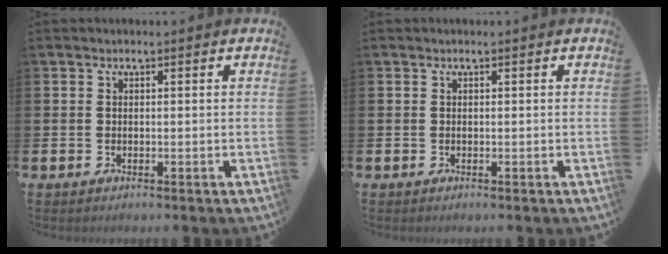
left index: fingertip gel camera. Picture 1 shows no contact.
{"total": 0.0}